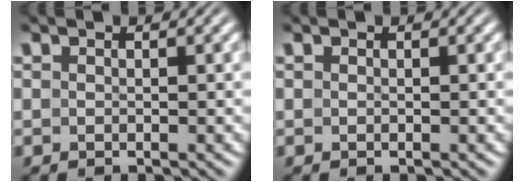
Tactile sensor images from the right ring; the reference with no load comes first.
{"total": 0.0}